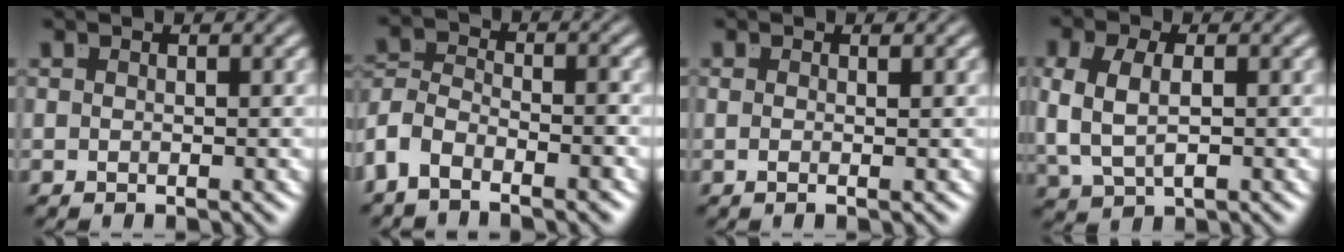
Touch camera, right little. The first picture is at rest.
{"total": 5.9, "force": [-2.5, 4.7, 2.7], "torque": [-0.076, -0.024, -0.045]}
{"total": 1.4, "force": [-0.2, -0.8, 1.1], "torque": [-0.015, -0.007, 0.001]}
{"total": 5.0, "force": [0.3, 3.5, 3.6], "torque": [-0.089, -0.009, 0.014]}